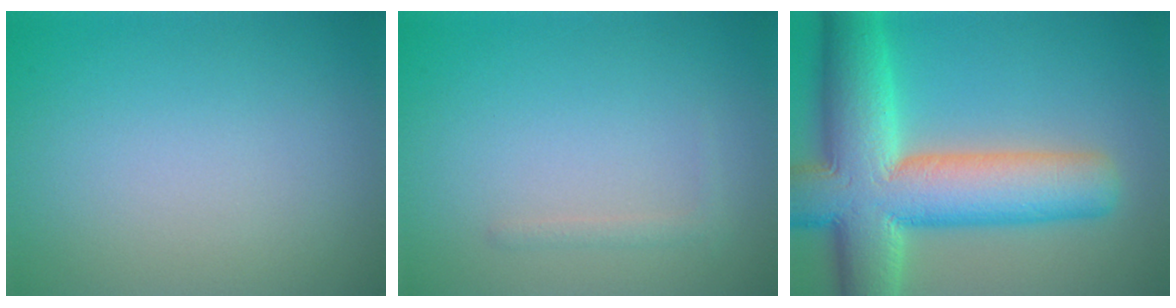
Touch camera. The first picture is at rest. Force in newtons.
{"total": 0.8, "press": 0.8, "slide": 0.0}
{"total": 13.4, "press": 13.4, "slide": 0.5}